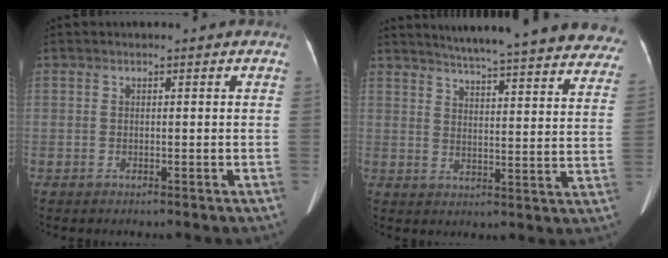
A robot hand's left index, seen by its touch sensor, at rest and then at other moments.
{"total": 31.1, "force": [28.2, 3.3, 12.6], "torque": [-0.183, -0.073, 0.331]}